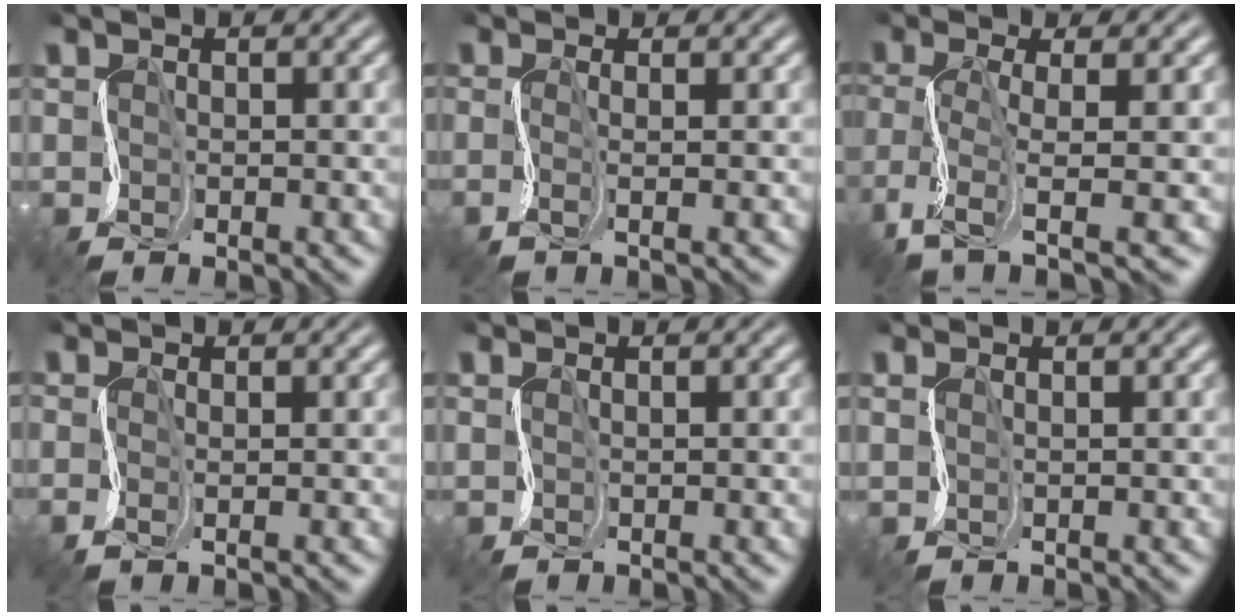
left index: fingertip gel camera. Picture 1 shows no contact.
{"total": 1.4, "force": [0.1, 0.4, 1.4], "torque": [-0.026, -0.003, -0.007]}
{"total": 3.1, "force": [-1.1, 0.7, 2.8], "torque": [-0.077, -0.003, -0.028]}
{"total": 1.0, "force": [0.3, 0.3, 0.9], "torque": [-0.021, -0.002, -0.001]}
{"total": 1.1, "force": [1.0, 0.4, 0.3], "torque": [-0.001, 0.006, 0.011]}
{"total": 1.2, "force": [1.2, 0.3, 0.0], "torque": [-0.003, 0.008, 0.013]}